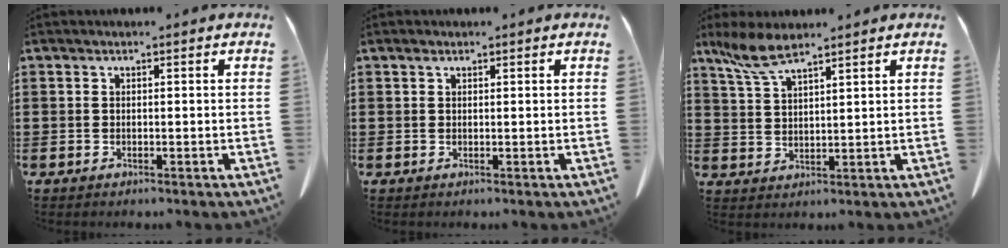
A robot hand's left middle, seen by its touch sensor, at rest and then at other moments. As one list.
[{"total": 0.6, "force": [0.4, 0.3, 0.3], "torque": [-0.009, 0.001, 0.008]}, {"total": 5.6, "force": [4.2, 1.0, 3.6], "torque": [-0.089, -0.008, 0.075]}]